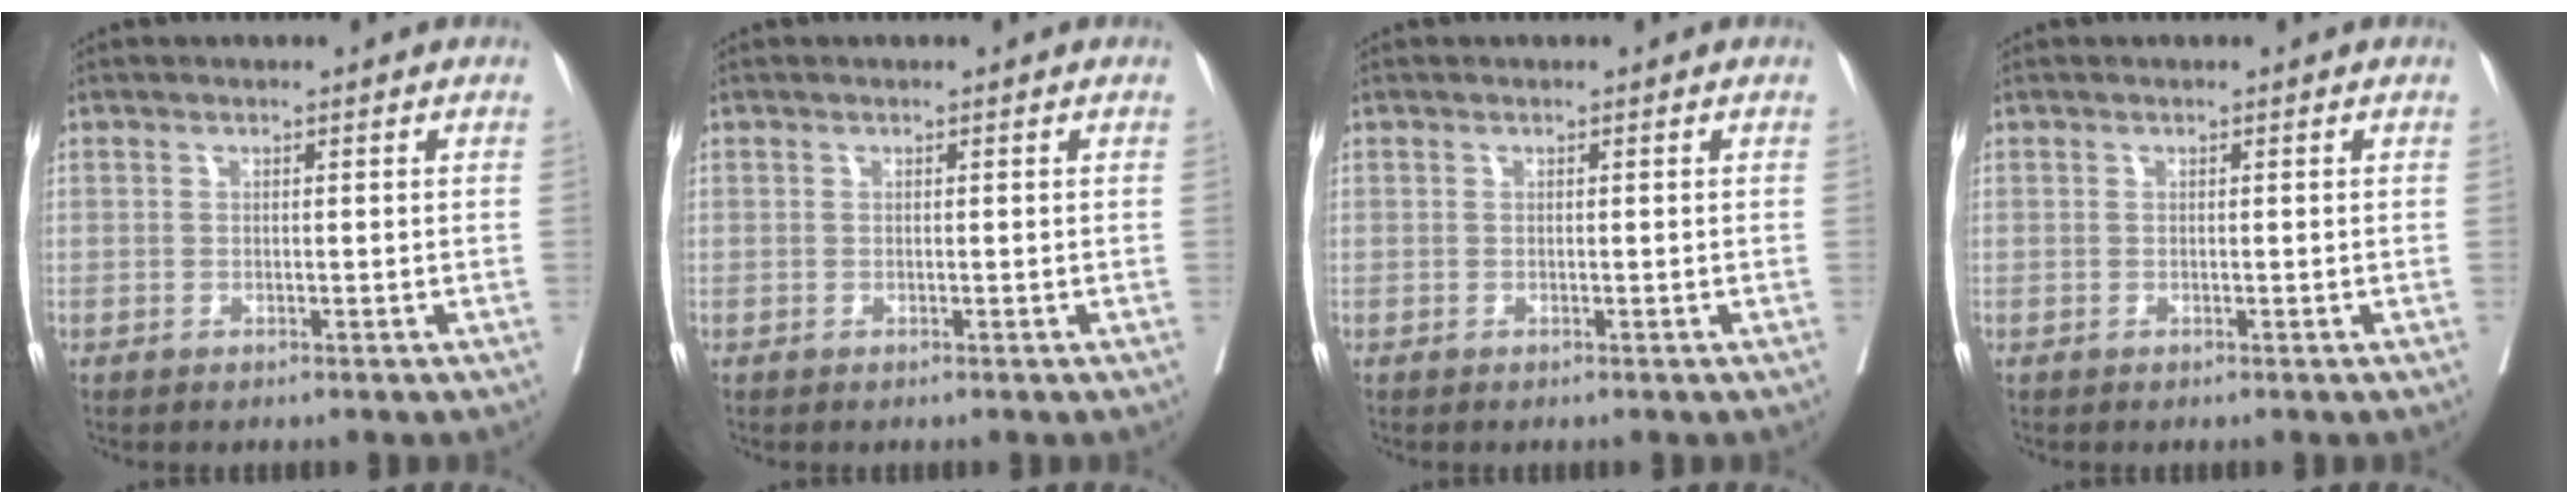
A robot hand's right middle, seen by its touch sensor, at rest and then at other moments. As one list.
[{"total": 0.0}, {"total": 0.0}, {"total": 0.0}]